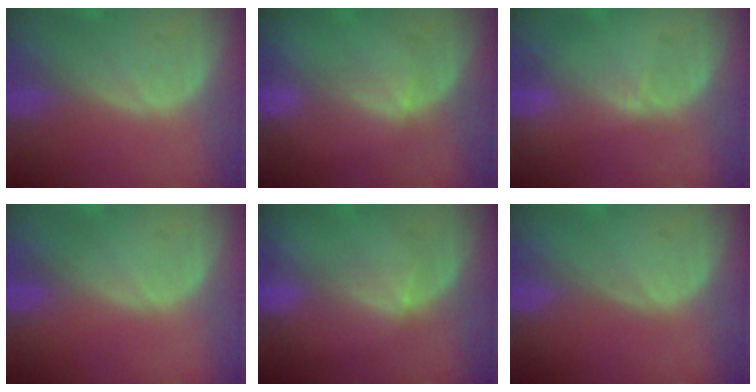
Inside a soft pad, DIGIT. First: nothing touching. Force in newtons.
{"total": 2.1, "press": 1.7, "slide": 1.2}
{"total": 0.8, "press": 0.8, "slide": 0.4}
{"total": 0.0}
{"total": 2.4, "press": 2.1, "slide": 1.2}
{"total": 0.0}